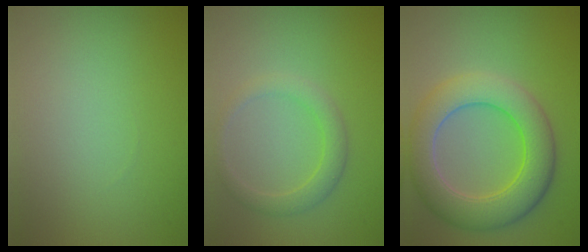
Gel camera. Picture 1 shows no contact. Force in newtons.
{"total": 2.3, "press": 2.3, "slide": 0.2}
{"total": 7.3, "press": 7.3, "slide": 0.5}